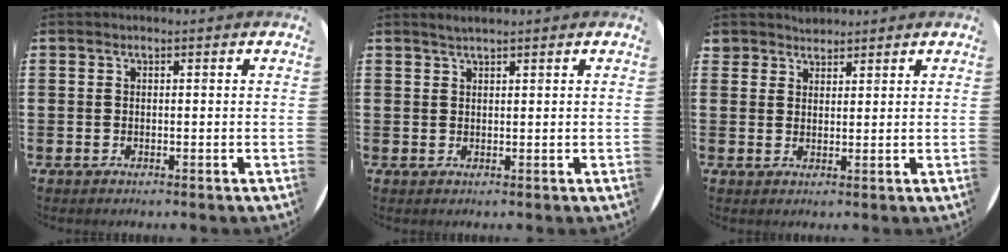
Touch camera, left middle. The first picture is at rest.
{"total": 1.2, "force": [1.1, 0.0, 0.5], "torque": [-0.010, 0.001, 0.020]}
{"total": 2.1, "force": [2.0, 0.7, -0.3], "torque": [0.002, 0.004, 0.040]}